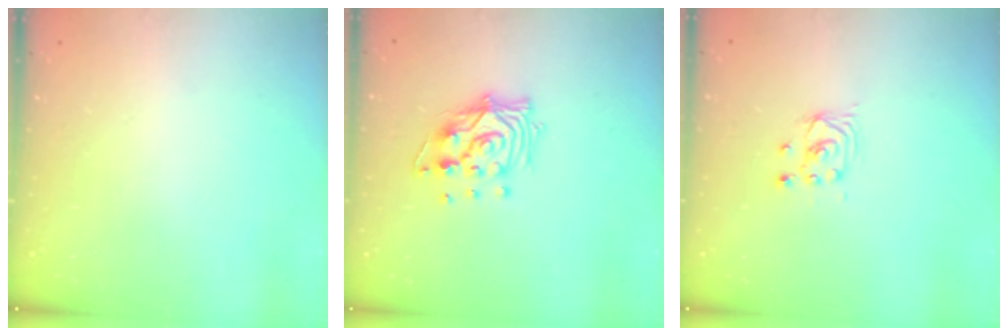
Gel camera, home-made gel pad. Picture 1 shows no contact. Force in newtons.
{"total": 12.4, "press": 12.4, "slide": 1.0}
{"total": 2.5, "press": 2.5, "slide": 0.2}